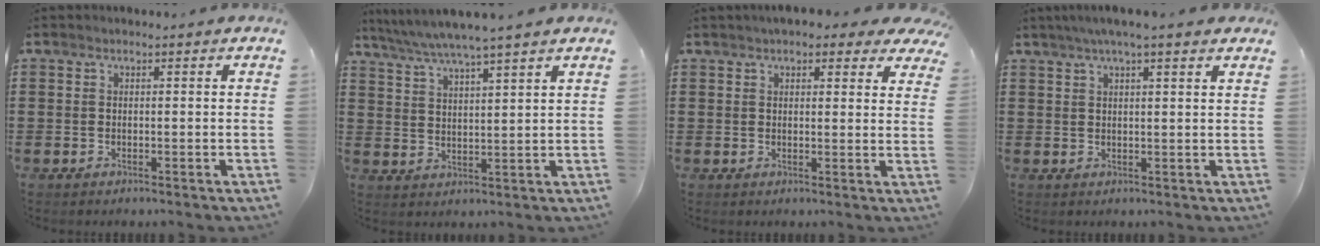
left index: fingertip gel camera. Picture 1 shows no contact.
{"total": 4.8, "force": [4.3, -0.6, 2.2], "torque": [-0.056, -0.021, 0.073]}
{"total": 3.6, "force": [3.1, 1.5, 1.1], "torque": [-0.019, -0.004, 0.052]}
{"total": 3.6, "force": [2.7, 0.0, 2.4], "torque": [-0.052, 0.002, 0.048]}